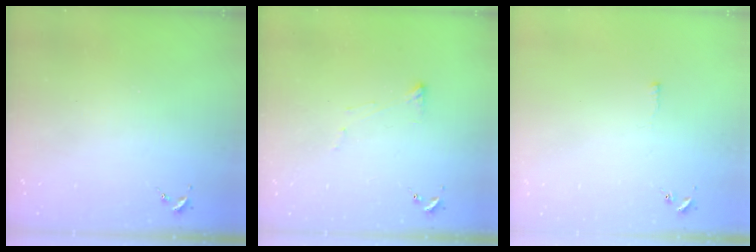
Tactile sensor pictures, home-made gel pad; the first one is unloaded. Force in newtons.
{"total": 3.6, "press": 3.5, "slide": 0.5}
{"total": 3.2, "press": 3.1, "slide": 0.4}